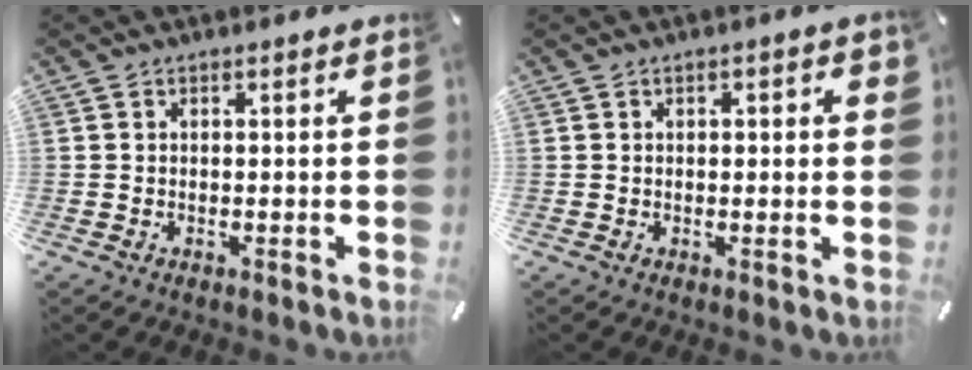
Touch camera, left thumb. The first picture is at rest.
{"total": 1.3, "force": [0.2, 0.5, 1.2], "torque": [-0.014, -0.001, 0.001]}